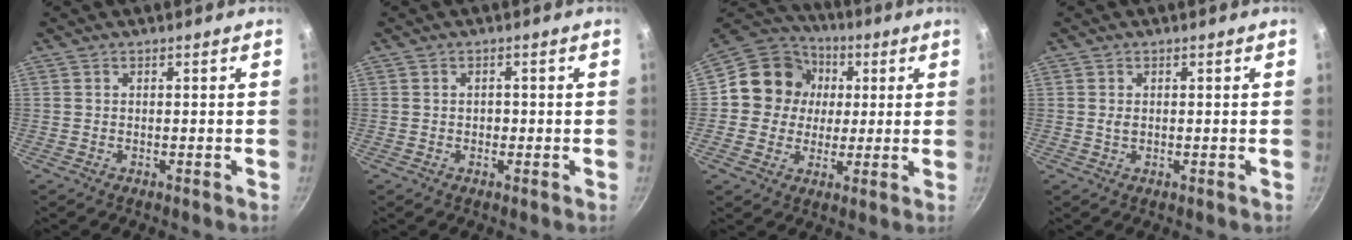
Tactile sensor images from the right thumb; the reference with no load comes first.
{"total": 1.3, "force": [-0.1, 1.0, 0.7], "torque": [-0.008, 0.004, -0.002]}
{"total": 13.6, "force": [1.9, 12.6, 4.9], "torque": [-0.050, 0.021, 0.015]}
{"total": 1.2, "force": [0.2, 0.7, 0.9], "torque": [-0.017, 0.000, 0.002]}